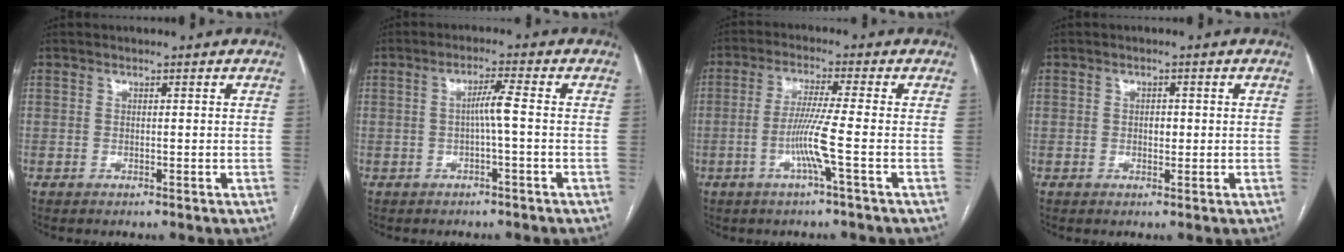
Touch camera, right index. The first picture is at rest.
{"total": 3.2, "force": [-0.5, -0.5, 3.2], "torque": [-0.055, 0.007, -0.005]}
{"total": 6.6, "force": [-2.1, -1.2, 6.1], "torque": [-0.122, -0.007, -0.044]}
{"total": 1.6, "force": [0.0, 1.0, 1.2], "torque": [-0.019, 0.002, 0.000]}